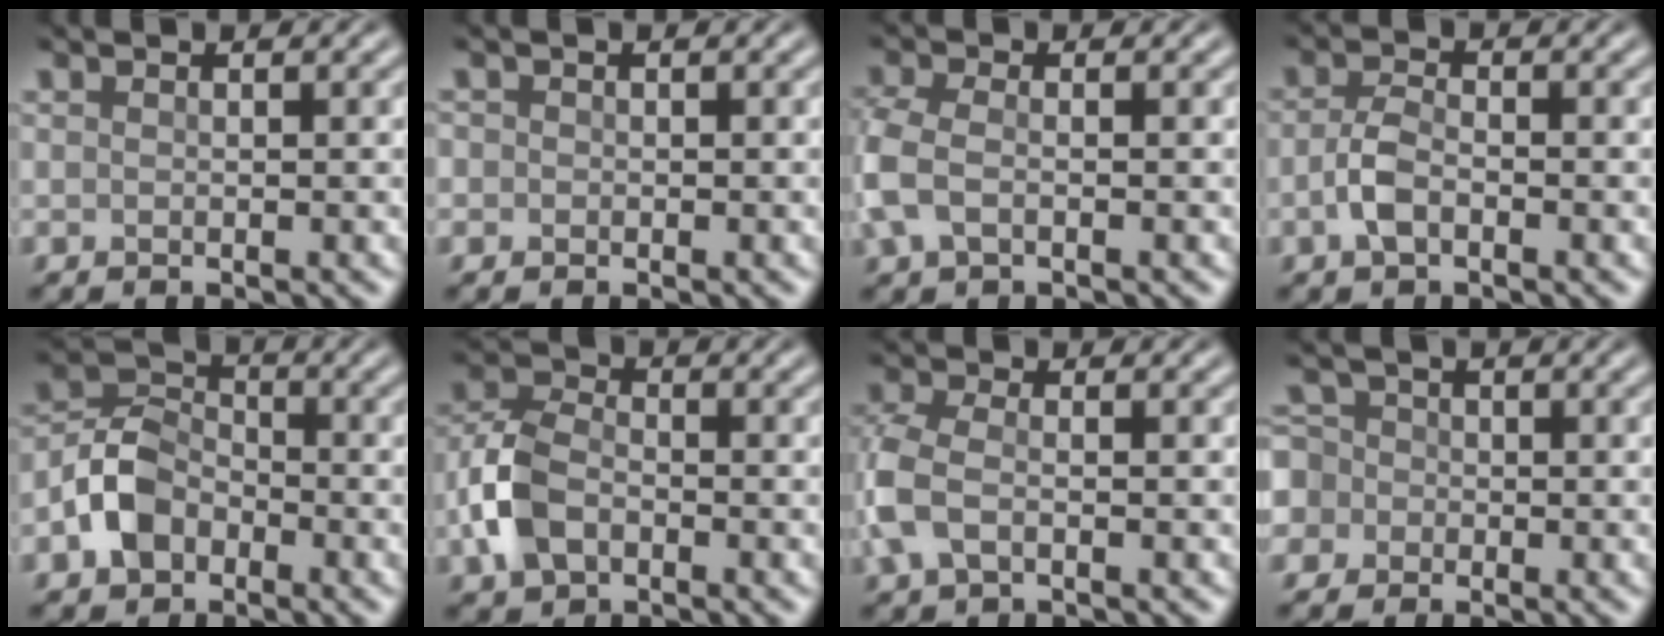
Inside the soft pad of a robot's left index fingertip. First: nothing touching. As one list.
[{"total": 0.7, "force": [-0.1, 0.7, 0.1], "torque": [0.005, -0.004, -0.005]}, {"total": 3.7, "force": [-0.9, 2.2, 2.9], "torque": [-0.080, 0.002, -0.028]}, {"total": 2.5, "force": [-0.9, 1.3, 2.0], "torque": [-0.043, 0.003, -0.024]}, {"total": 4.8, "force": [-2.2, 3.4, 2.5], "torque": [-0.051, 0.006, -0.054]}, {"total": 5.1, "force": [-1.9, 3.4, 3.3], "torque": [-0.078, 0.005, -0.047]}, {"total": 4.2, "force": [-1.1, 2.4, 3.2], "torque": [-0.088, 0.005, -0.033]}, {"total": 6.2, "force": [-1.6, 5.6, 2.1], "torque": [-0.053, 0.015, -0.065]}]